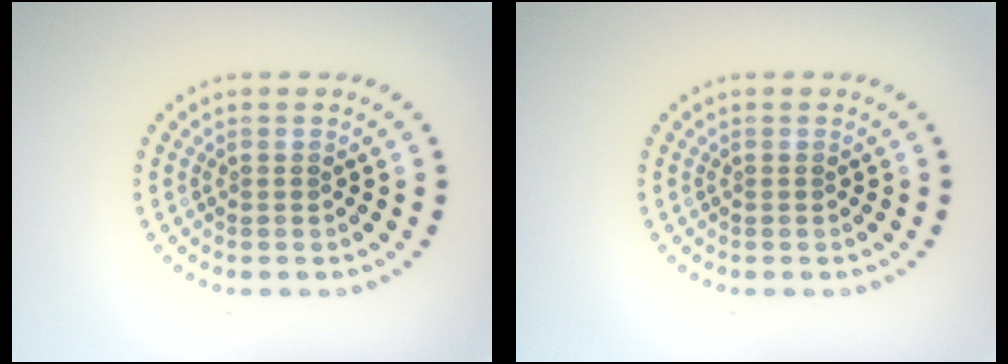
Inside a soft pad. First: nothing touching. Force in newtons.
{"total": 0.0}